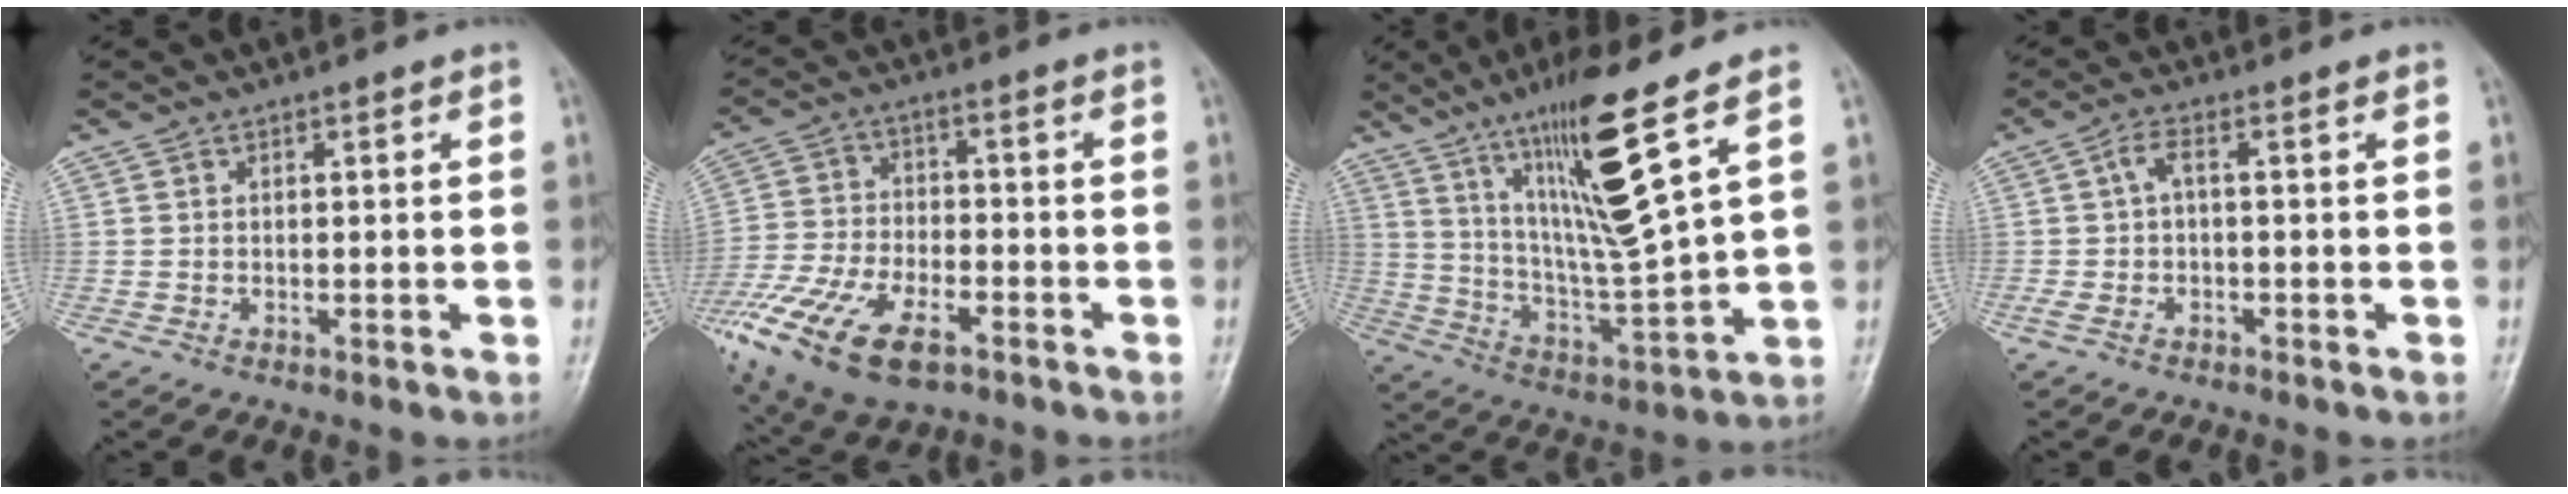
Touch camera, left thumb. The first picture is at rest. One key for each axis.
{"total": 17.9, "fx": -9.5, "fy": 8.2, "fz": 12.8, "tx": -0.283, "ty": 0.003, "tz": -0.174}
{"total": 17.0, "fx": 9.1, "fy": 0.9, "fz": 14.4, "tx": -0.256, "ty": -0.062, "tz": 0.172}
{"total": 3.5, "fx": -0.3, "fy": 0.8, "fz": 3.4, "tx": -0.089, "ty": 0.016, "tz": -0.006}